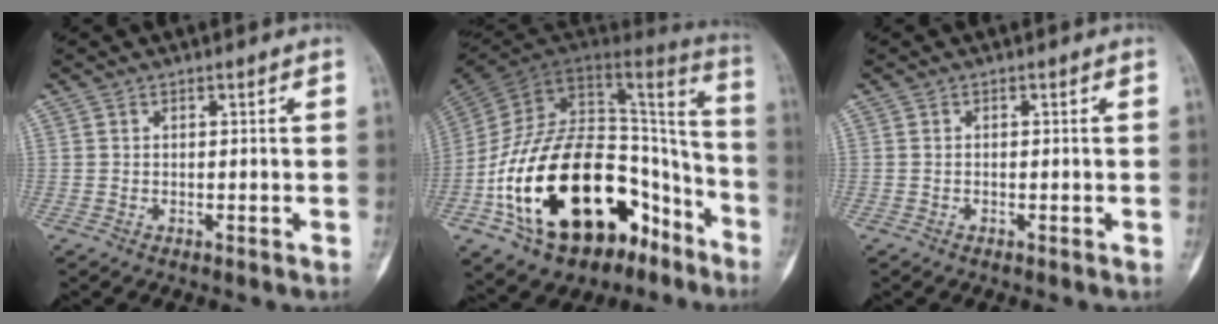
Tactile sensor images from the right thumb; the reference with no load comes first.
{"total": 36.1, "force": [-15.2, 20.4, 25.5], "torque": [-0.417, 0.074, -0.240]}
{"total": 0.0}